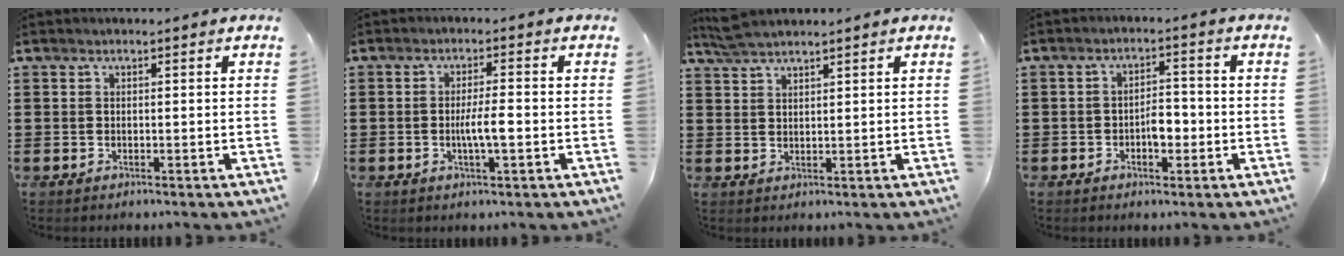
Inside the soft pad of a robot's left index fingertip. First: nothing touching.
{"total": 4.1, "force": [-0.6, 0.7, 4.0], "torque": [-0.077, -0.001, -0.015]}
{"total": 2.1, "force": [2.0, 0.1, 0.7], "torque": [-0.017, 0.002, 0.038]}
{"total": 3.5, "force": [-1.0, 1.7, 2.9], "torque": [-0.047, 0.004, -0.022]}